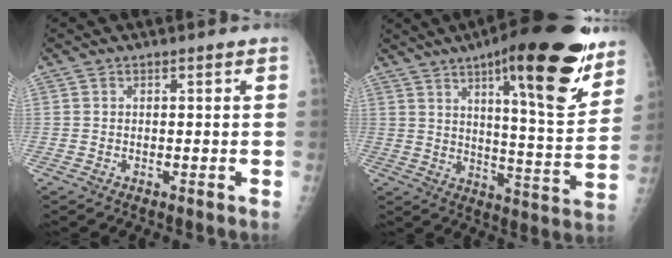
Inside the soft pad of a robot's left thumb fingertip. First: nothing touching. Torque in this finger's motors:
{"motor_torque": [0.53, 0.61, 1.46, -1.31, 0.13]}